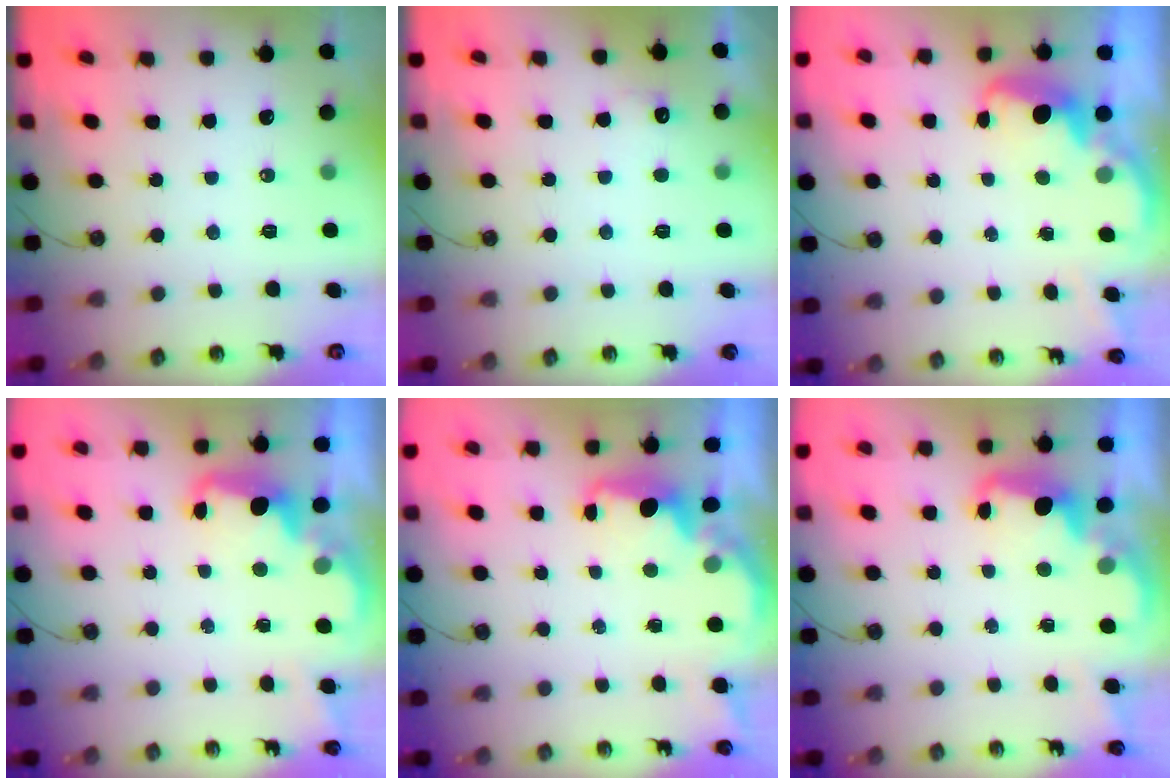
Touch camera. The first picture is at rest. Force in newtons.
{"total": 7.1, "press": 7.0, "slide": 1.3}
{"total": 2.7, "press": 2.6, "slide": 0.4}
{"total": 2.8, "press": 2.7, "slide": 0.7}
{"total": 2.1, "press": 2.0, "slide": 0.8}
{"total": 2.8, "press": 2.7, "slide": 0.7}